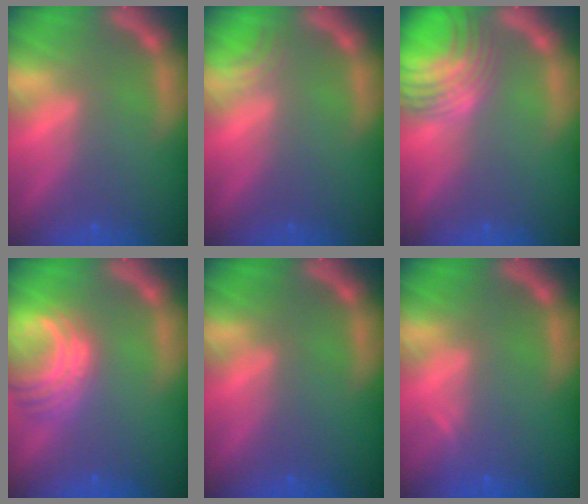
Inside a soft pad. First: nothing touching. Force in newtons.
{"total": 1.5}
{"total": 9.1}
{"total": 6.0}
{"total": 0.0}
{"total": 0.9}